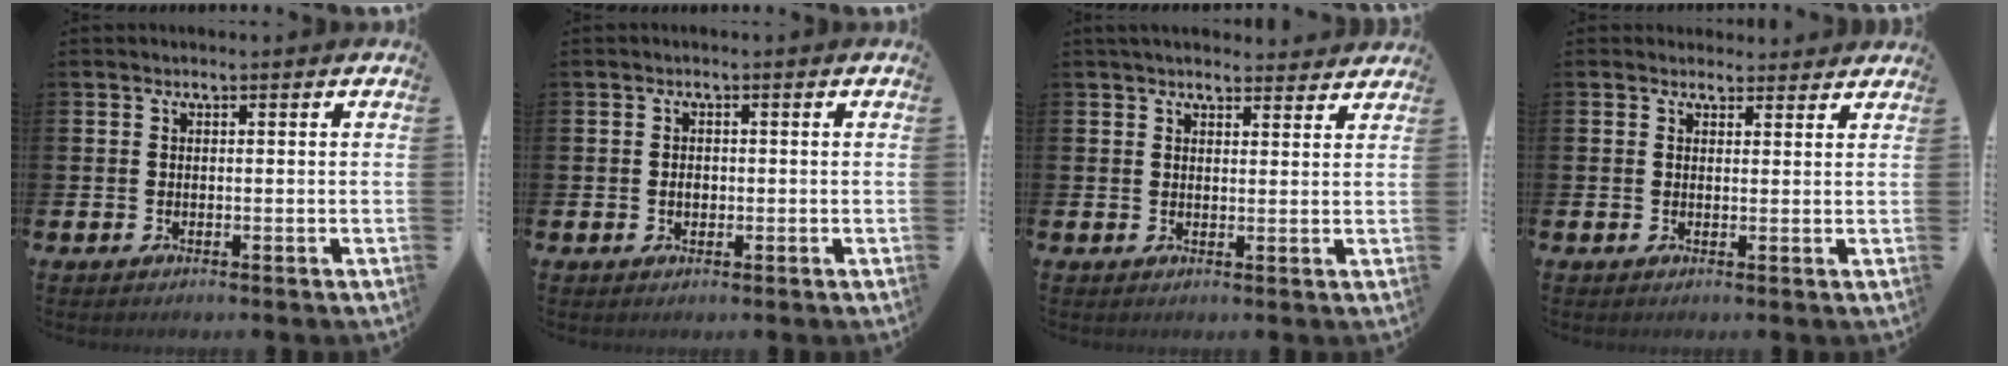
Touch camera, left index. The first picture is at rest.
{"total": 1.3, "force": [-0.1, 1.0, 0.9], "torque": [-0.001, 0.001, -0.008]}
{"total": 3.3, "force": [3.2, 0.7, 0.6], "torque": [-0.007, -0.015, 0.056]}
{"total": 2.1, "force": [1.9, 0.7, -0.1], "torque": [0.008, -0.007, 0.034]}